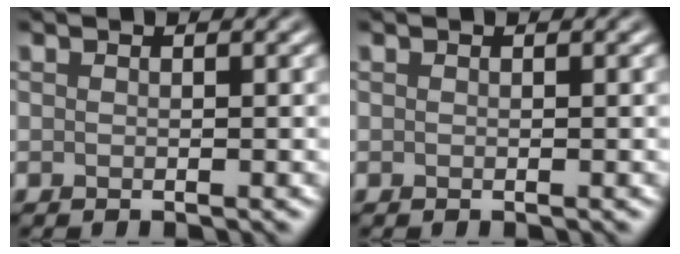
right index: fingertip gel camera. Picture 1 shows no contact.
{"total": 0.0}